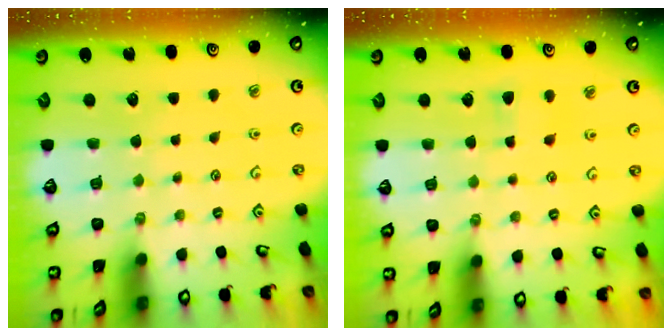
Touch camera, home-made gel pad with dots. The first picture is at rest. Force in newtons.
{"total": 3.5, "press": 3.5, "slide": 0.6}